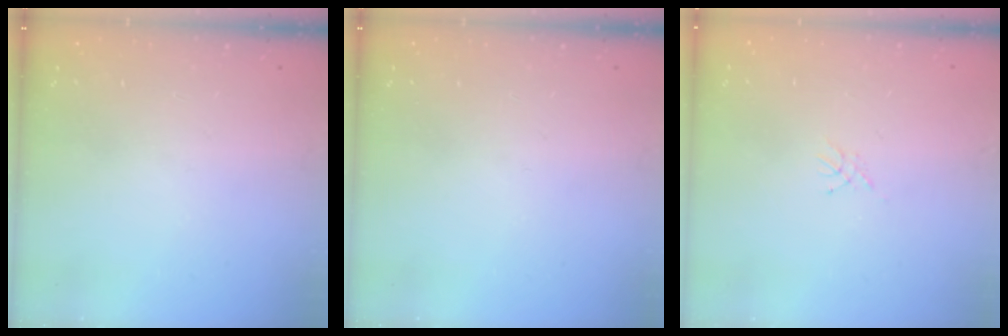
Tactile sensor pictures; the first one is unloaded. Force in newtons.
{"total": 0.0}
{"total": 2.3, "press": 2.2, "slide": 0.3}